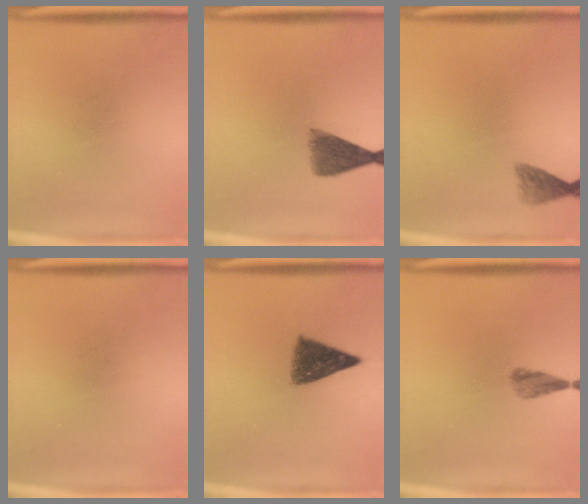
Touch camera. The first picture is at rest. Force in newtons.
{"total": 5.2}
{"total": 2.3}
{"total": 0.0}
{"total": 7.3}
{"total": 2.2}